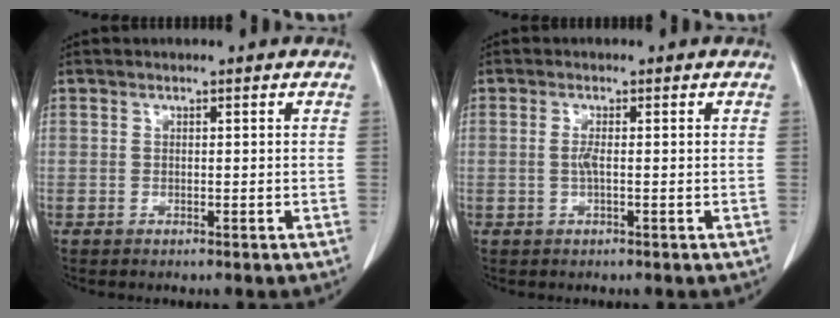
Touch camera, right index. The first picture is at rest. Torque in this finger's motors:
{"motor_torque": [0.21, 0.00, 0.00, 0.03]}